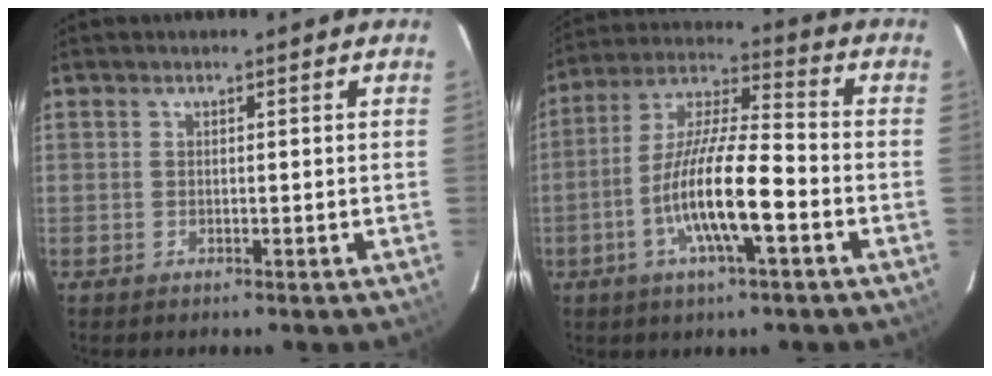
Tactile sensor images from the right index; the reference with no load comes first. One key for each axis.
{"total": 14.0, "fx": -5.1, "fy": 2.3, "fz": 12.8, "tx": -0.252, "ty": -0.004, "tz": -0.102}